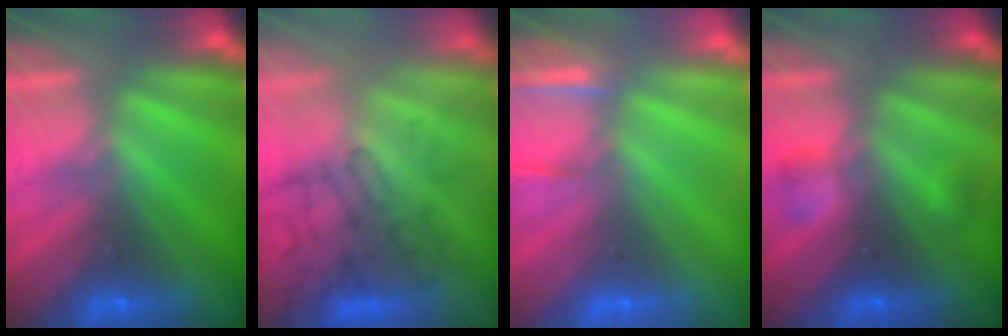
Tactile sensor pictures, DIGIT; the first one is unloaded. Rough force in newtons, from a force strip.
{"total": 3.2}
{"total": 4.4}
{"total": 2.0}